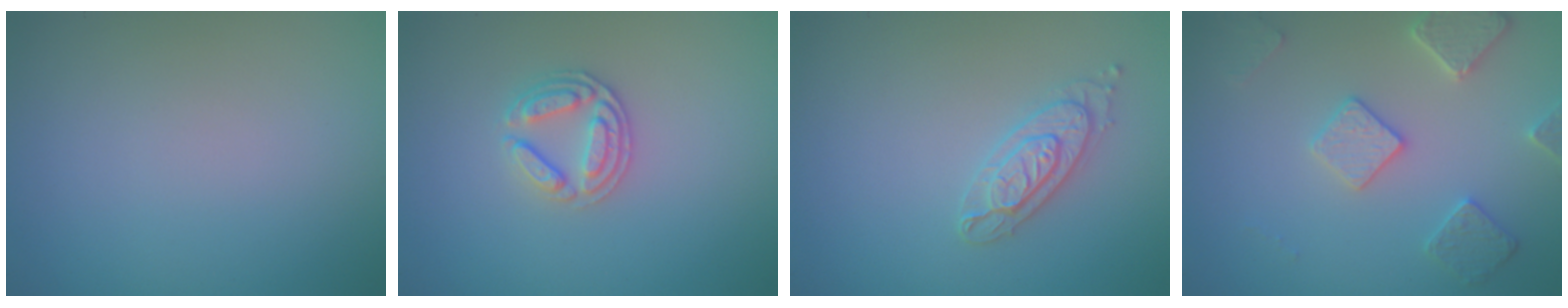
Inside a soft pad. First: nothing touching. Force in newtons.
{"total": 2.6, "press": 2.5, "slide": 0.6}
{"total": 2.5, "press": 2.4, "slide": 0.2}
{"total": 3.5, "press": 3.3, "slide": 1.2}